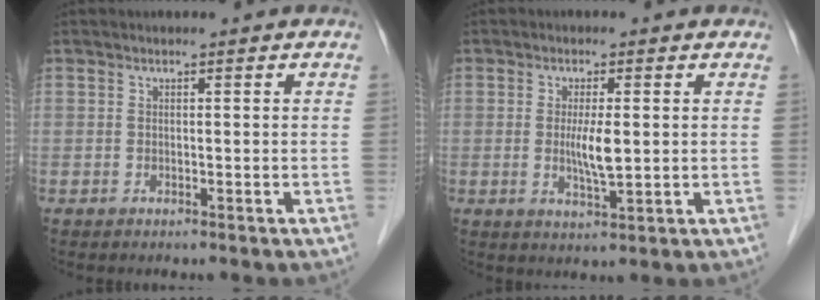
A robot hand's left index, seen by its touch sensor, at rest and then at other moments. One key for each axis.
{"total": 4.4, "fx": 0.1, "fy": 0.9, "fz": 4.3, "tx": -0.076, "ty": -0.010, "tz": 0.003}